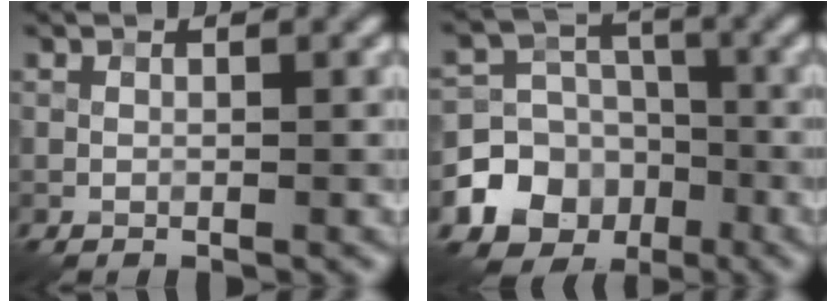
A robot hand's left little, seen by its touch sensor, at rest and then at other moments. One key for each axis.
{"total": 8.3, "fx": -3.5, "fy": 7.1, "fz": 2.3, "tx": -0.028, "ty": -0.010, "tz": -0.092}